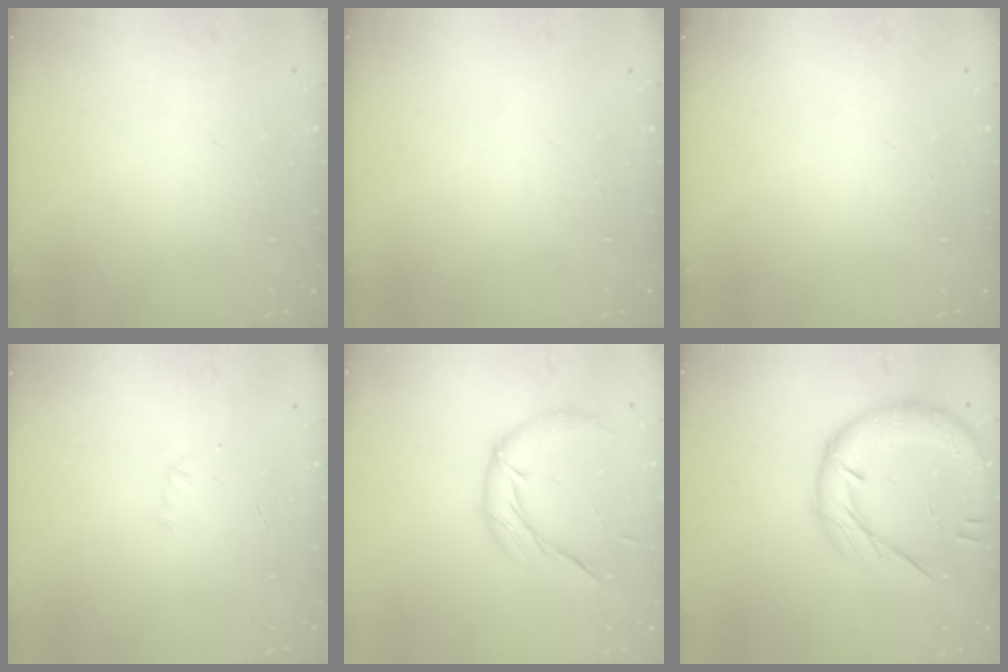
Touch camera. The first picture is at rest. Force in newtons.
{"total": 0.0}
{"total": 0.0}
{"total": 2.9, "press": 2.8, "slide": 0.7}
{"total": 12.0, "press": 11.9, "slide": 0.7}
{"total": 18.0, "press": 17.9, "slide": 2.2}